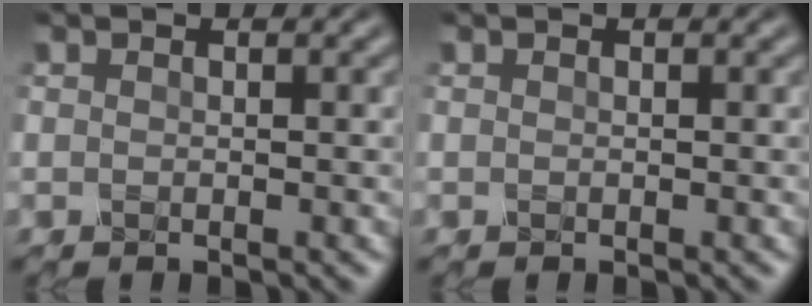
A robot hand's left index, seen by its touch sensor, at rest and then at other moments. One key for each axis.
{"total": 0.0}